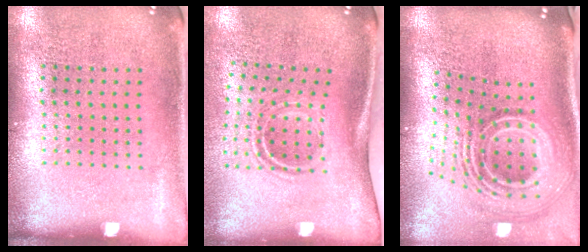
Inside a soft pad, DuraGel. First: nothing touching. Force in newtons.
{"total": 1.8, "press": 1.1, "slide": 1.4}
{"total": 3.0, "press": 1.9, "slide": 2.3}